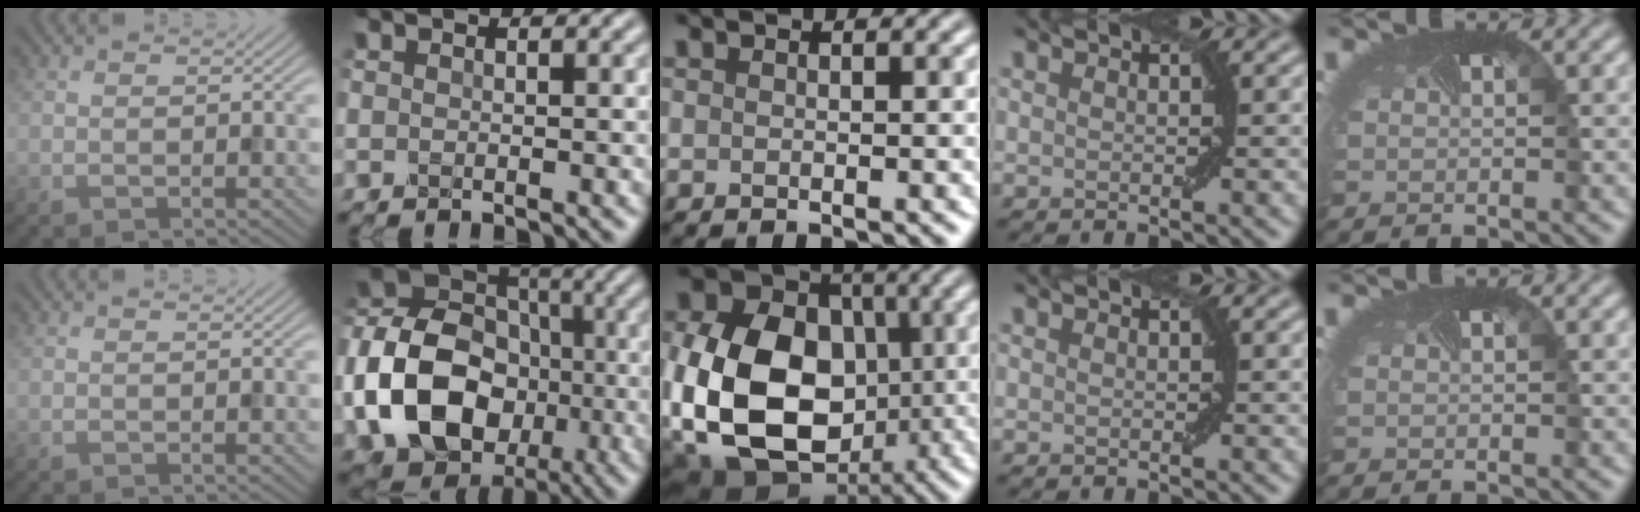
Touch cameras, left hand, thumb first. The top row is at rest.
{"index": {"total": 13.4, "force": [-3.3, 10.1, 8.1], "torque": [-0.182, -0.008, -0.058]}, "middle": {"total": 18.4, "force": [-2.5, 14.4, 11.3], "torque": [-0.235, -0.025, -0.060]}}